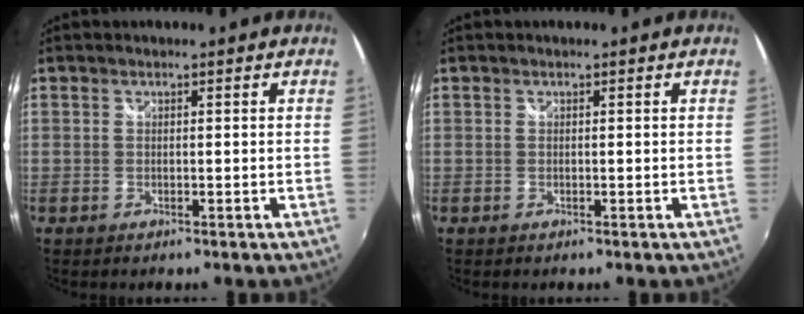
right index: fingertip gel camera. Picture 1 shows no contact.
{"total": 0.0}